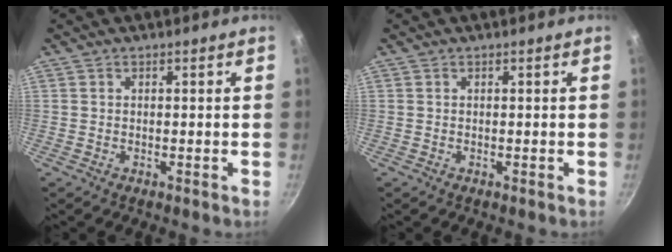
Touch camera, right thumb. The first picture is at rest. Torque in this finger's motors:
{"motor_torque": [0.00, 0.00, -0.23, 0.24, 0.01]}